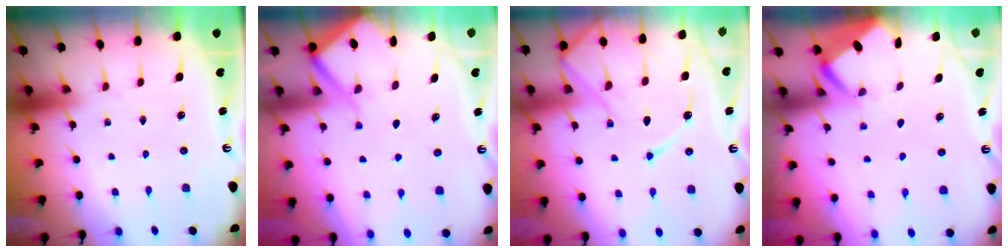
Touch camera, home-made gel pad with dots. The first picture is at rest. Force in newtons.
{"total": 6.9, "press": 6.9, "slide": 0.5}
{"total": 13.8, "press": 13.7, "slide": 1.3}
{"total": 2.6, "press": 2.6, "slide": 0.3}